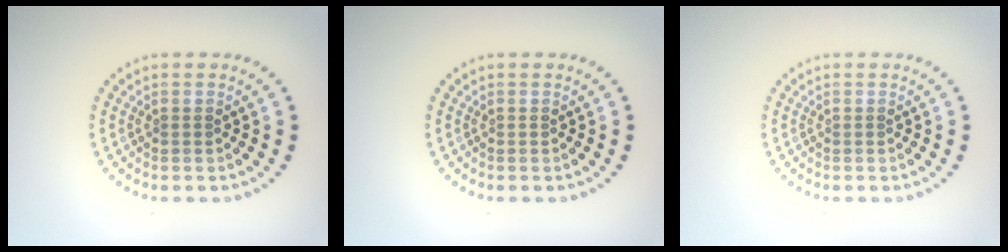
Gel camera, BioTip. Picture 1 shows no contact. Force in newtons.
{"total": 0.0}
{"total": 0.0}